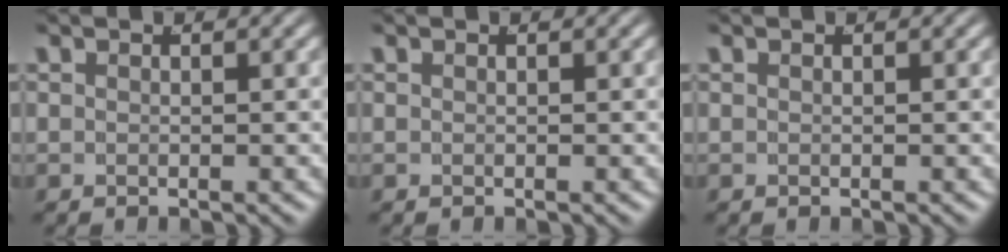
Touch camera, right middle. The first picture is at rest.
{"total": 0.0}
{"total": 0.0}